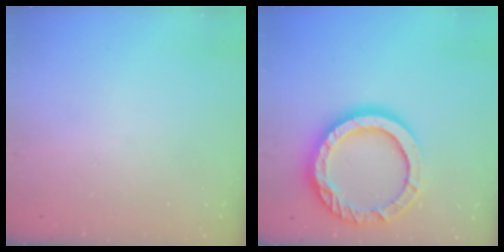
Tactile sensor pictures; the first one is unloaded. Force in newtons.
{"total": 17.4, "press": 17.3, "slide": 1.8}